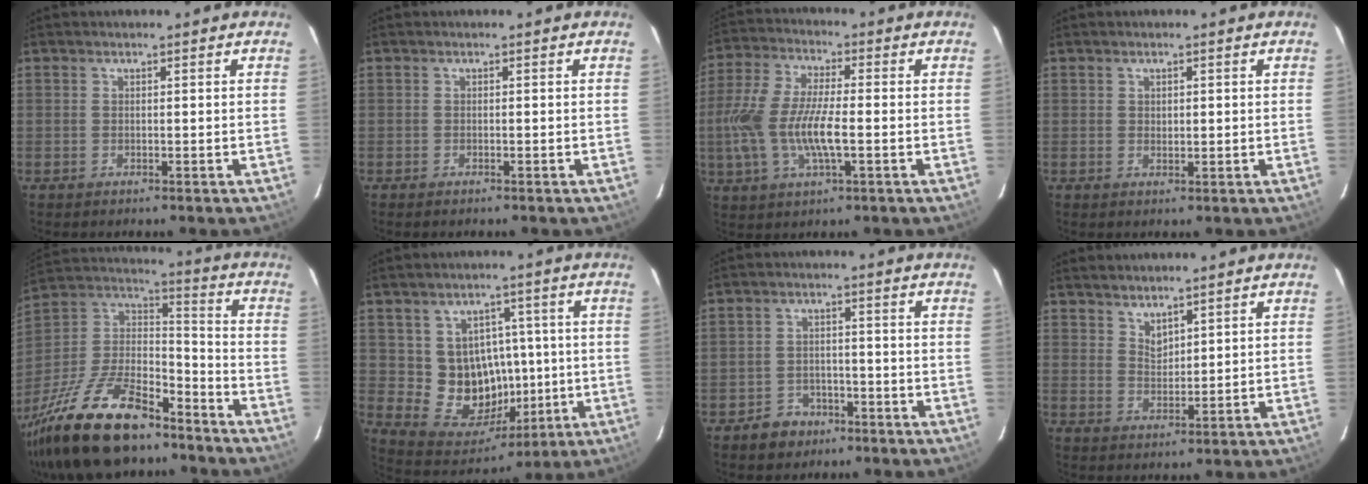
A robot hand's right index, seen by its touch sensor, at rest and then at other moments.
{"total": 0.5, "force": [-0.5, 0.1, 0.2], "torque": [-0.005, -0.001, -0.008]}
{"total": 13.4, "force": [-2.4, 4.3, 12.5], "torque": [-0.266, -0.004, -0.048]}
{"total": 1.3, "force": [0.5, 0.9, 0.8], "torque": [-0.011, 0.003, 0.010]}
{"total": 28.0, "force": [-19.9, 11.1, 16.4], "torque": [-0.344, -0.009, -0.329]}
{"total": 13.2, "force": [0.1, 12.2, 5.0], "torque": [-0.107, 0.014, 0.026]}
{"total": 5.4, "force": [-3.6, 3.9, 1.1], "torque": [-0.039, 0.016, -0.048]}
{"total": 4.0, "force": [3.6, 1.1, 1.3], "torque": [-0.016, -0.001, 0.065]}